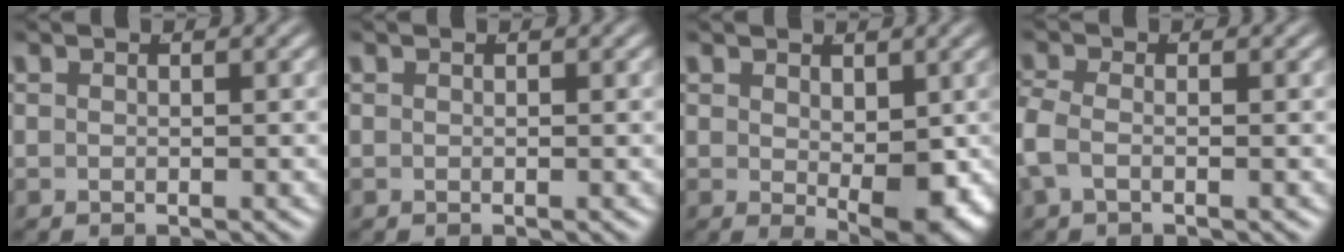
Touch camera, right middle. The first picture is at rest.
{"total": 0.0}
{"total": 4.2, "force": [-0.3, 1.2, 4.0], "torque": [-0.044, -0.028, 0.011]}
{"total": 2.4, "force": [-0.8, 1.3, 1.8], "torque": [-0.056, -0.014, -0.009]}